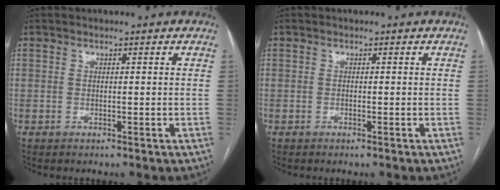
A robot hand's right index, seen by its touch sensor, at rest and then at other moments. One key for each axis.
{"total": 0.0}